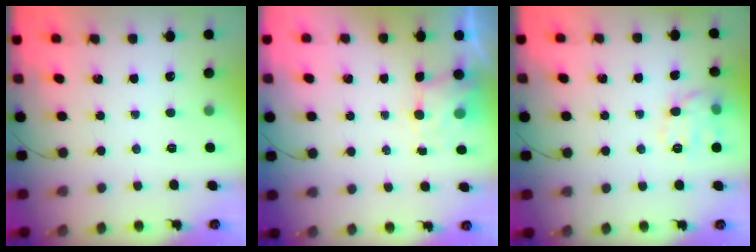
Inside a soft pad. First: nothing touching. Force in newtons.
{"total": 4.3, "press": 4.2, "slide": 1.0}
{"total": 10.8, "press": 10.8, "slide": 0.5}